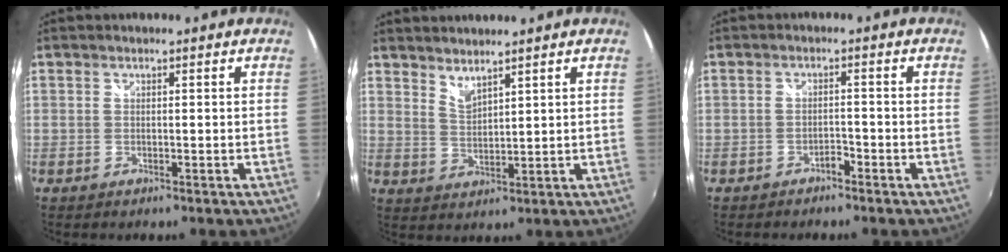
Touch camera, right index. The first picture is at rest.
{"total": 3.7, "force": [3.4, 0.4, 1.4], "torque": [-0.022, -0.004, 0.059]}
{"total": 1.7, "force": [-1.5, 0.6, 0.6], "torque": [-0.012, 0.002, -0.026]}